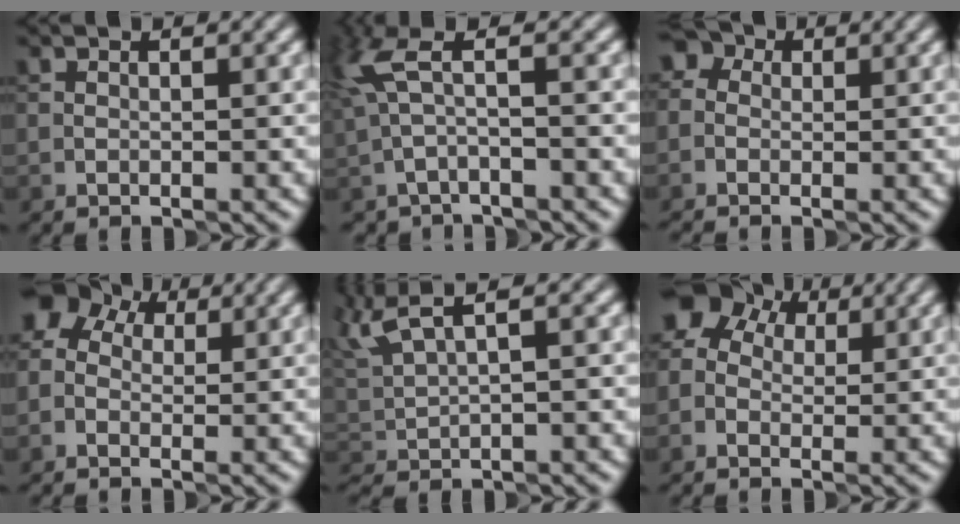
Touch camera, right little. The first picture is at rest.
{"total": 3.2, "force": [0.5, 1.4, 2.8], "torque": [-0.072, 0.000, 0.009]}
{"total": 3.6, "force": [-0.3, 3.2, 1.6], "torque": [-0.031, 0.020, -0.026]}
{"total": 5.1, "force": [1.2, 4.1, 2.8], "torque": [-0.049, 0.029, 0.004]}
{"total": 4.1, "force": [3.0, 0.8, 2.6], "torque": [-0.068, 0.021, 0.065]}
{"total": 6.2, "force": [1.8, 4.8, 3.5], "torque": [-0.063, 0.032, 0.014]}